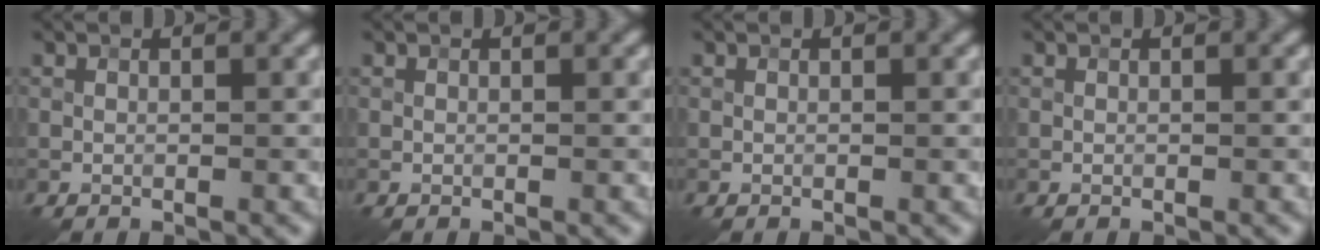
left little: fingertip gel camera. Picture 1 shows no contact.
{"total": 0.0}
{"total": 0.0}
{"total": 0.0}